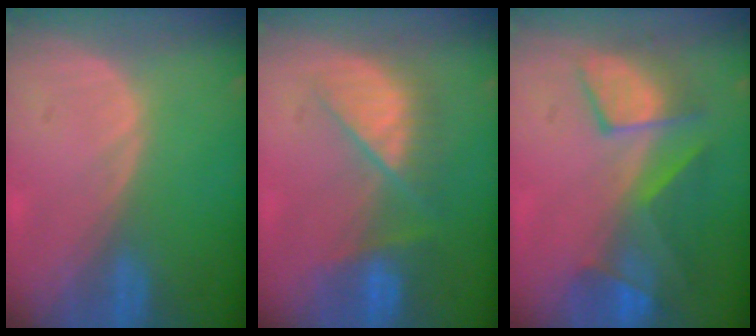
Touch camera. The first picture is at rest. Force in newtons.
{"total": 7.3, "press": 7.2, "slide": 1.0}
{"total": 8.7, "press": 8.2, "slide": 2.8}